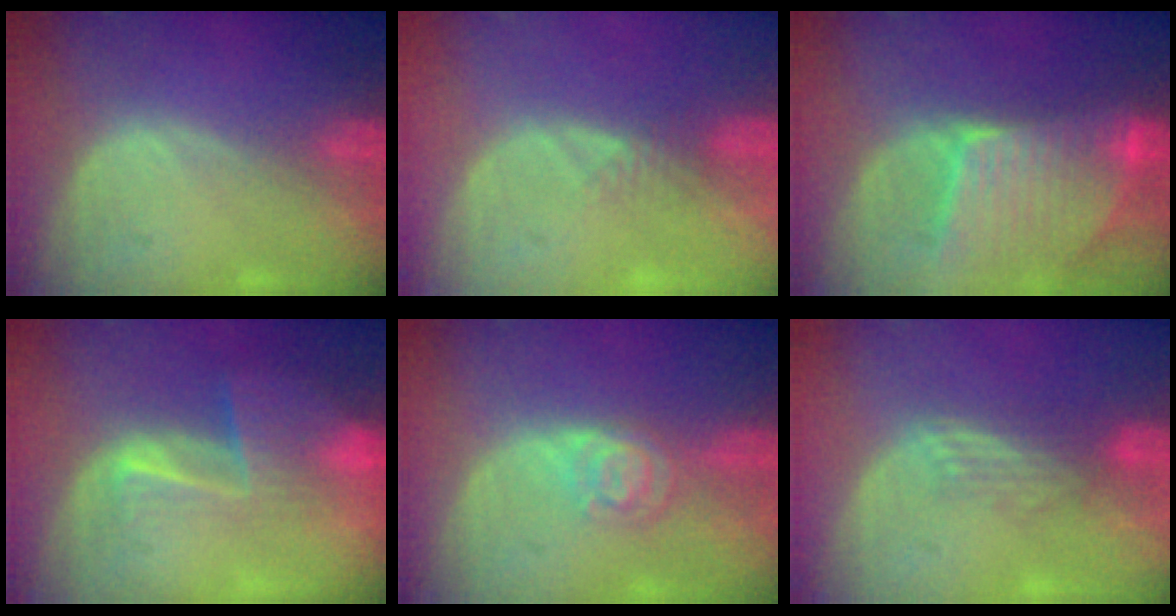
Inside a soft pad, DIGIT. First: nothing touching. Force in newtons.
{"total": 1.6, "press": 1.4, "slide": 0.9}
{"total": 9.5, "press": 8.4, "slide": 4.5}
{"total": 6.8, "press": 5.9, "slide": 3.5}
{"total": 4.6, "press": 3.9, "slide": 2.4}
{"total": 2.8, "press": 2.7, "slide": 0.6}